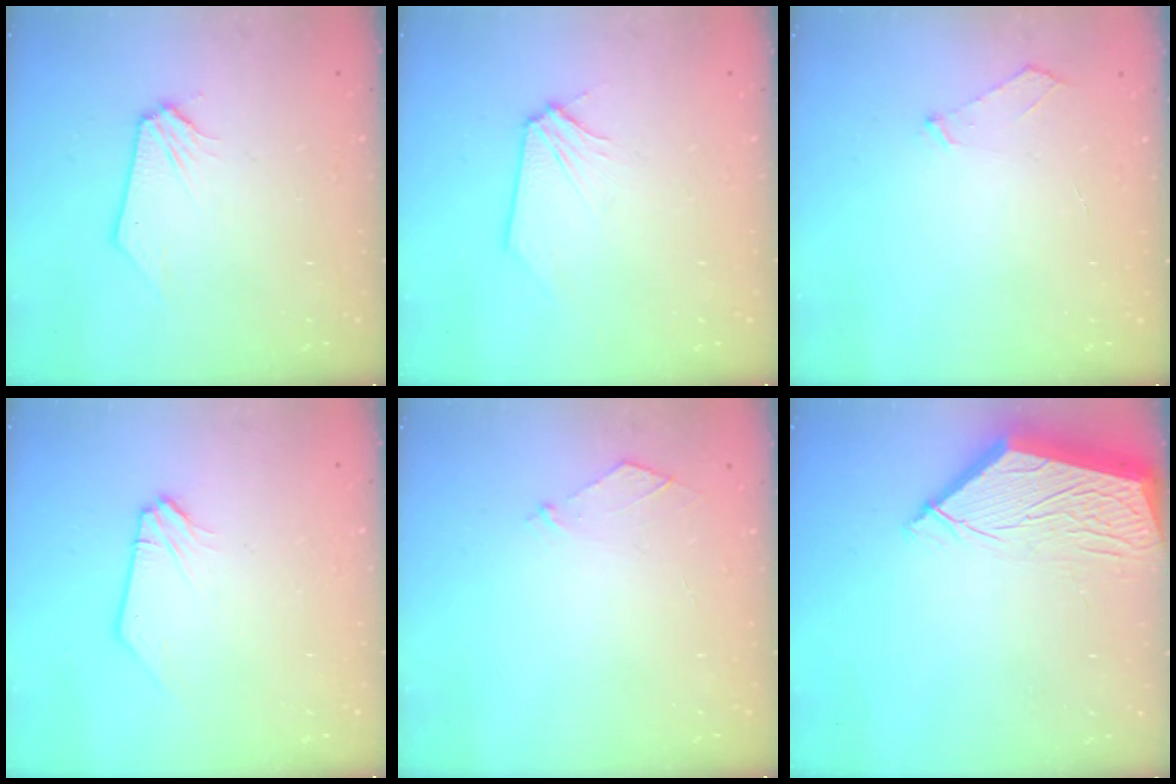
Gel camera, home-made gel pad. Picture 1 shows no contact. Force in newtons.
{"total": 0.0}
{"total": 3.9, "press": 3.9, "slide": 0.5}
{"total": 0.0}
{"total": 3.9, "press": 3.9, "slide": 0.4}
{"total": 6.3, "press": 6.2, "slide": 0.7}